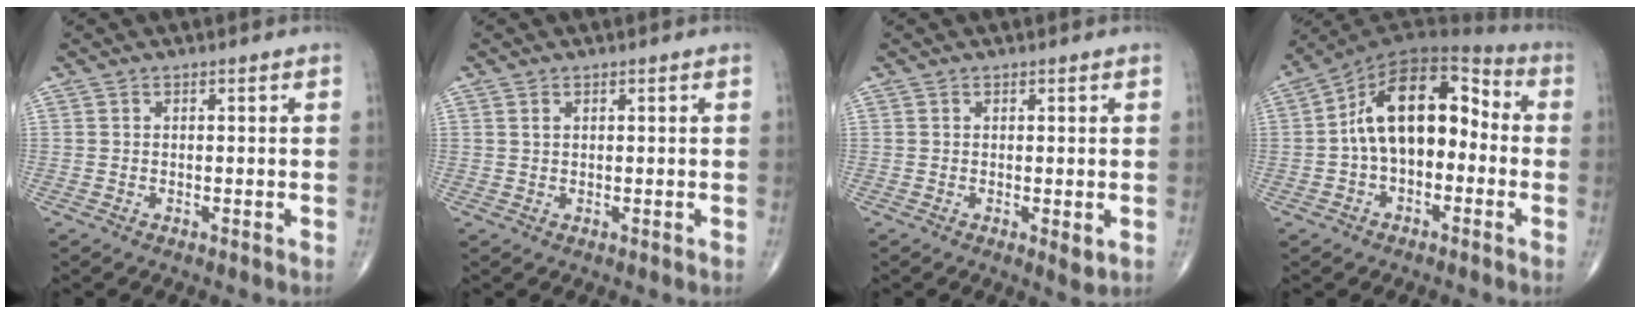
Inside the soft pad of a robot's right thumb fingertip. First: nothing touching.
{"total": 0.8, "force": [0.5, 0.5, 0.5], "torque": [-0.009, 0.001, 0.010]}
{"total": 2.1, "force": [-0.1, 0.4, 2.0], "torque": [-0.032, -0.010, 0.000]}
{"total": 16.1, "force": [-0.7, 9.8, 12.8], "torque": [-0.185, 0.053, -0.027]}